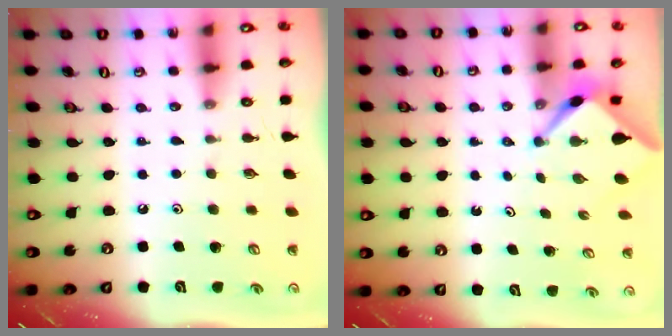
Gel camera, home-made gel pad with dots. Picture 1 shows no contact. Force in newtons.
{"total": 2.5, "press": 2.5, "slide": 0.3}